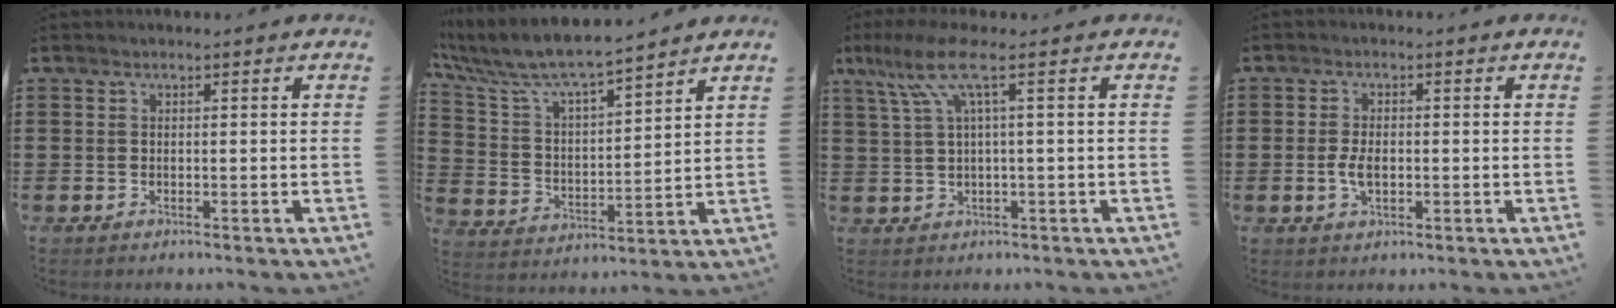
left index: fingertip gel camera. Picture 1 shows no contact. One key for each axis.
{"total": 7.0, "fx": 6.3, "fy": 0.9, "fz": 2.9, "tx": -0.087, "ty": -0.039, "tz": 0.105}
{"total": 7.0, "fx": 1.9, "fy": 1.1, "fz": 6.6, "tx": -0.148, "ty": -0.001, "tz": 0.027}
{"total": 3.3, "fx": -0.4, "fy": 1.6, "fz": 2.9, "tx": -0.069, "ty": -0.003, "tz": -0.012}